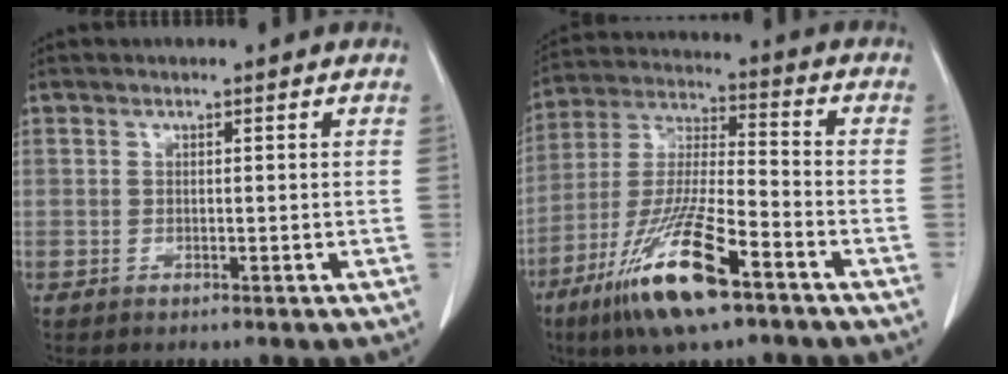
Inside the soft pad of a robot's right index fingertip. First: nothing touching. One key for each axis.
{"total": 15.9, "fx": -9.1, "fy": 2.1, "fz": 12.9, "tx": -0.272, "ty": -0.034, "tz": -0.167}